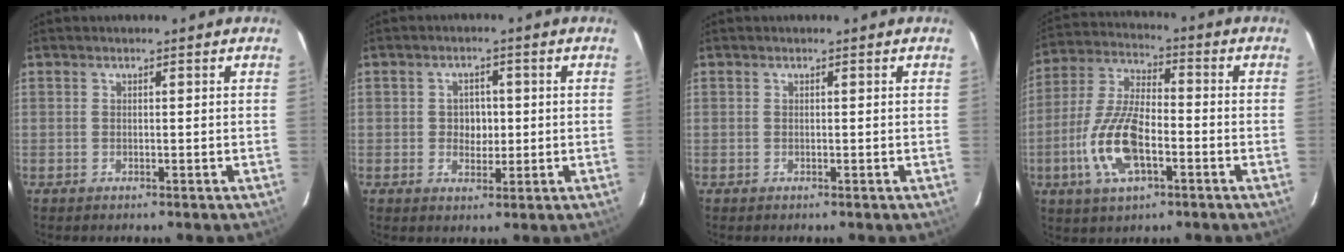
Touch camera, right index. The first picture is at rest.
{"total": 3.6, "force": [0.0, 3.2, 1.7], "torque": [-0.029, 0.009, 0.001]}
{"total": 0.0}
{"total": 13.8, "force": [-4.6, 5.8, 11.7], "torque": [-0.253, -0.002, -0.087]}